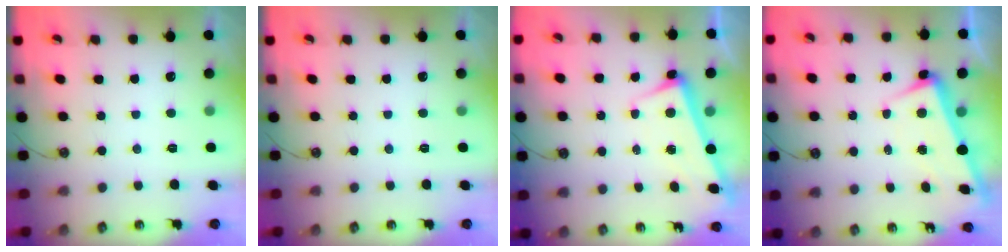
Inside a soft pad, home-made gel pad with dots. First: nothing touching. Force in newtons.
{"total": 0.0}
{"total": 2.6, "press": 2.5, "slide": 0.7}
{"total": 2.9, "press": 2.8, "slide": 0.9}